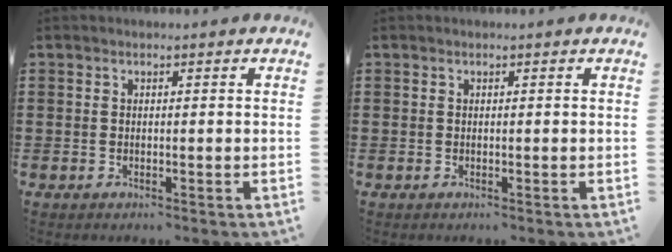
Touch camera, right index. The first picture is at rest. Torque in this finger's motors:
{"motor_torque": [-0.12, 0.42, 0.01, 0.01]}